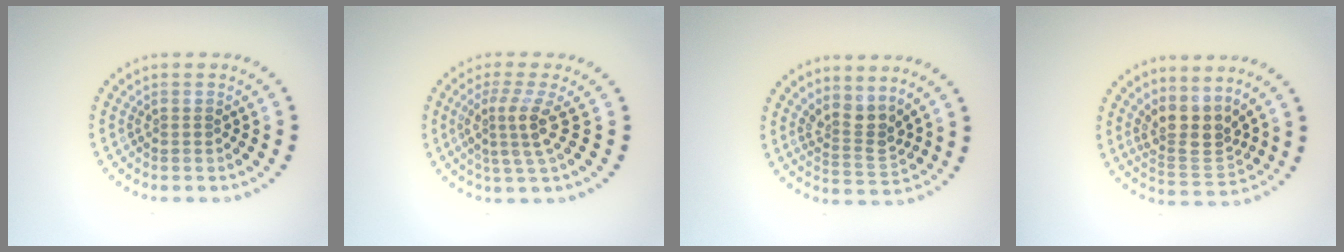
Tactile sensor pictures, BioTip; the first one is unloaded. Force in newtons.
{"total": 3.1, "press": 2.2, "slide": 2.1}
{"total": 2.8, "press": 2.1, "slide": 1.9}
{"total": 3.6, "press": 3.0, "slide": 2.1}